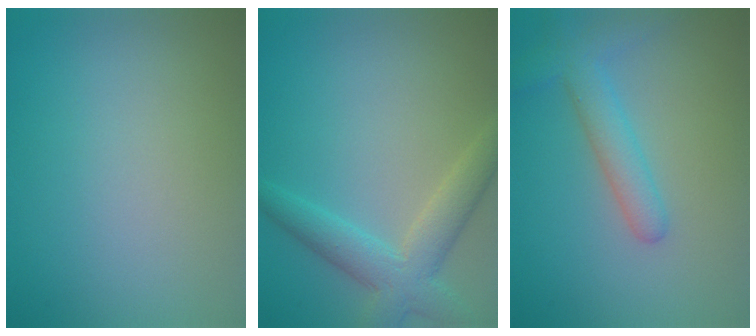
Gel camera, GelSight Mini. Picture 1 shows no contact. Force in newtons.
{"total": 4.5, "press": 4.5, "slide": 0.2}
{"total": 3.5, "press": 3.5, "slide": 0.2}